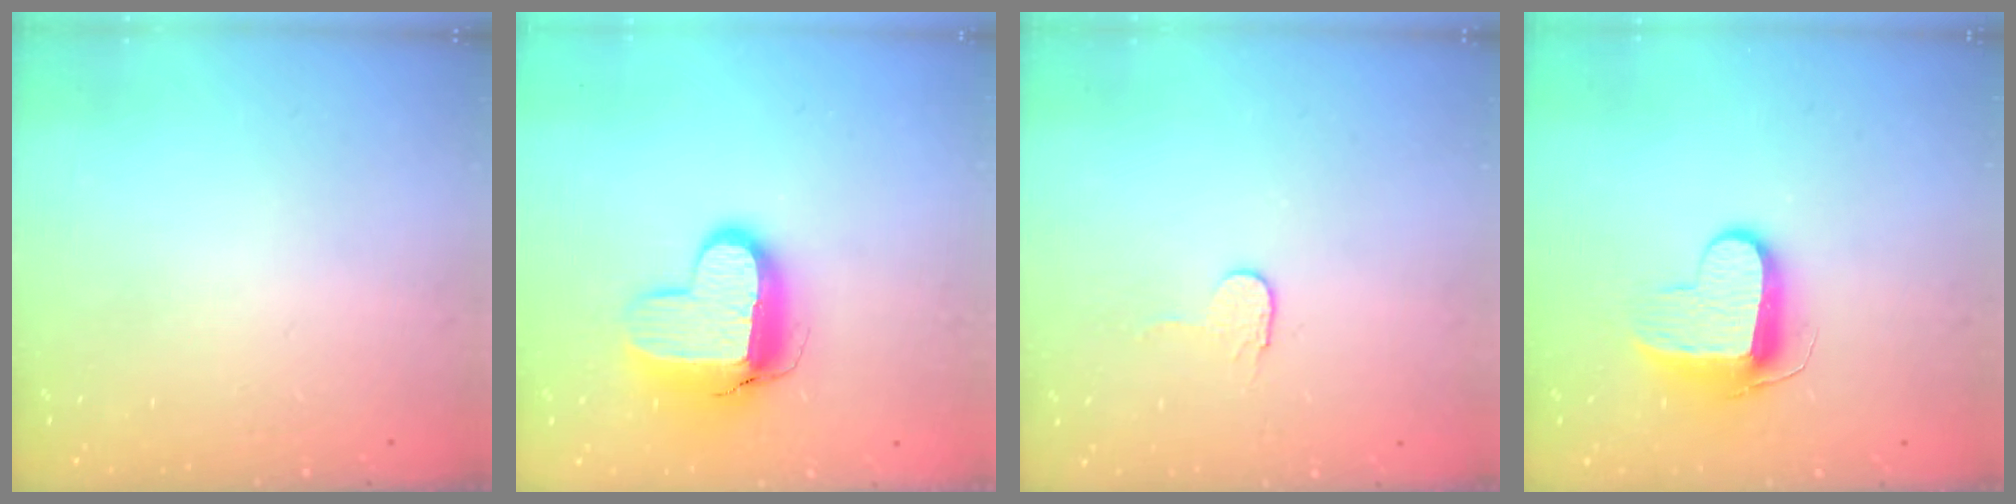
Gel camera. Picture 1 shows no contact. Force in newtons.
{"total": 13.3, "press": 13.3, "slide": 1.0}
{"total": 3.5, "press": 3.5, "slide": 0.2}
{"total": 9.9, "press": 9.9, "slide": 0.7}